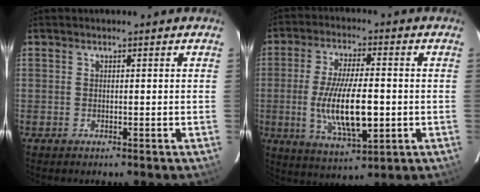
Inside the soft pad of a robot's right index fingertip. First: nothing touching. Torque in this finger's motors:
{"motor_torque": [1.02, -0.63, 0.71, 0.21]}